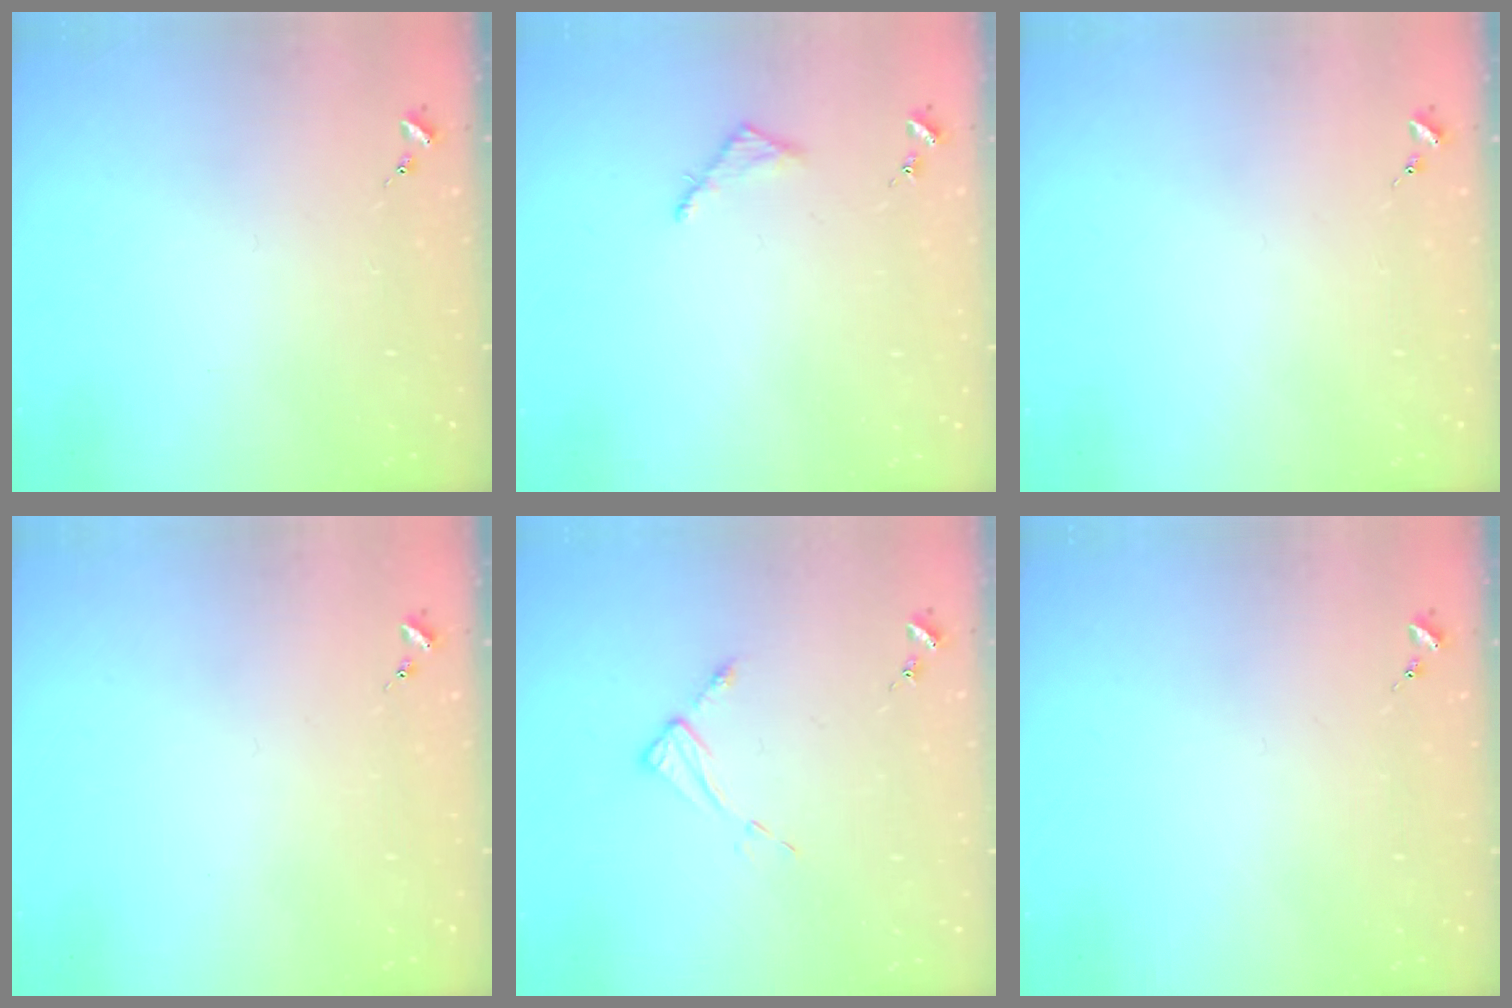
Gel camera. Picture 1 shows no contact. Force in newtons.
{"total": 2.7, "press": 2.7, "slide": 0.3}
{"total": 0.0}
{"total": 0.0}
{"total": 5.4, "press": 5.3, "slide": 0.5}
{"total": 0.0}